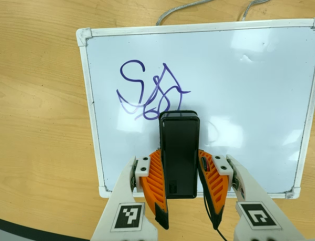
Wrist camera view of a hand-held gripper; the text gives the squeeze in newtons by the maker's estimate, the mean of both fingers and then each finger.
{"total": 5.1, "left": 3.6, "right": 6.6}